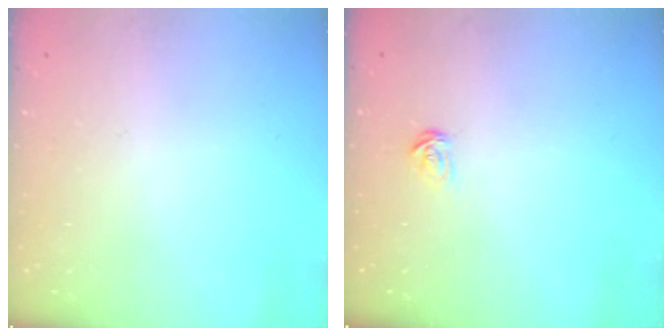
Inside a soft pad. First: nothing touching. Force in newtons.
{"total": 2.3, "press": 2.3, "slide": 0.2}